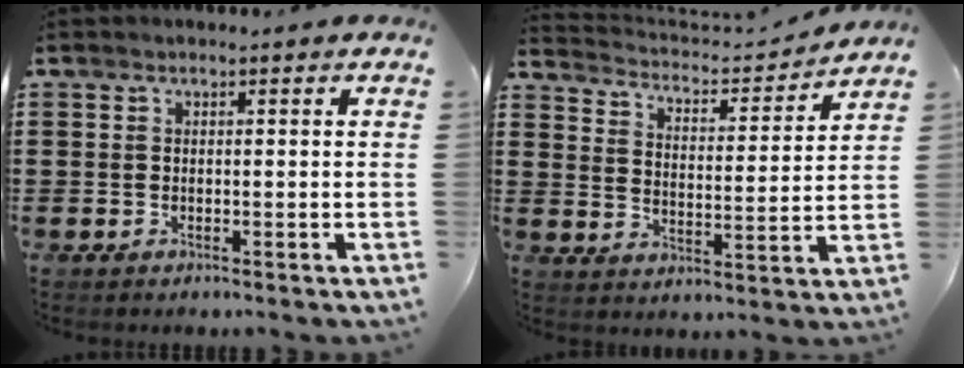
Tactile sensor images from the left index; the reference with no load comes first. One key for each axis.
{"total": 3.3, "fx": 3.3, "fy": 0.4, "fz": 0.6, "tx": -0.034, "ty": -0.028, "tz": 0.047}